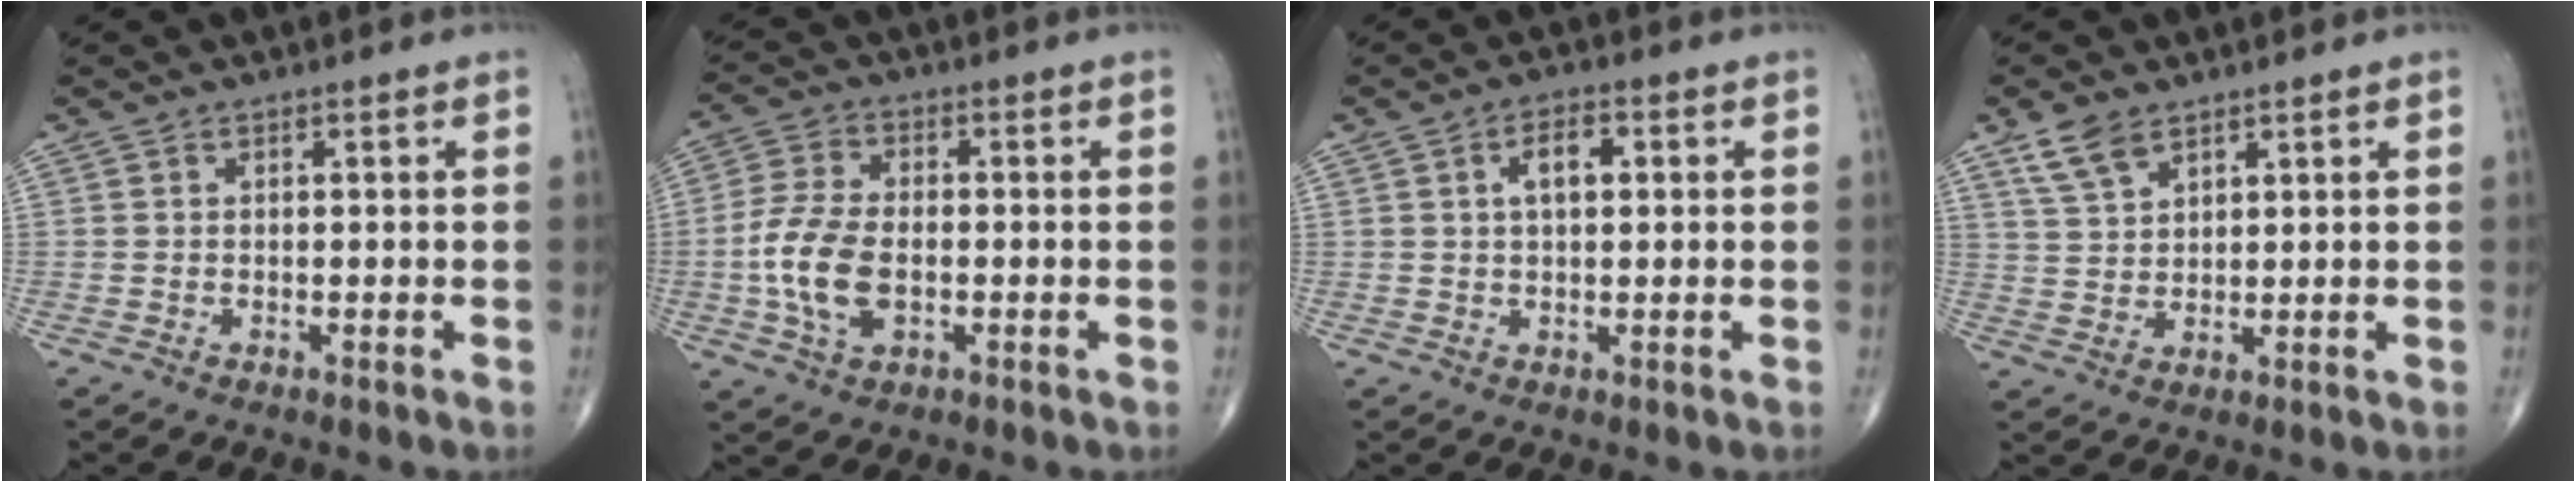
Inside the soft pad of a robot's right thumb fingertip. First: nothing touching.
{"total": 10.2, "force": [-1.9, 5.8, 8.2], "torque": [-0.174, 0.008, -0.039]}
{"total": 4.7, "force": [1.2, 2.4, 3.9], "torque": [-0.061, 0.006, 0.017]}
{"total": 5.5, "force": [3.7, 2.8, 3.0], "torque": [-0.050, -0.013, 0.078]}